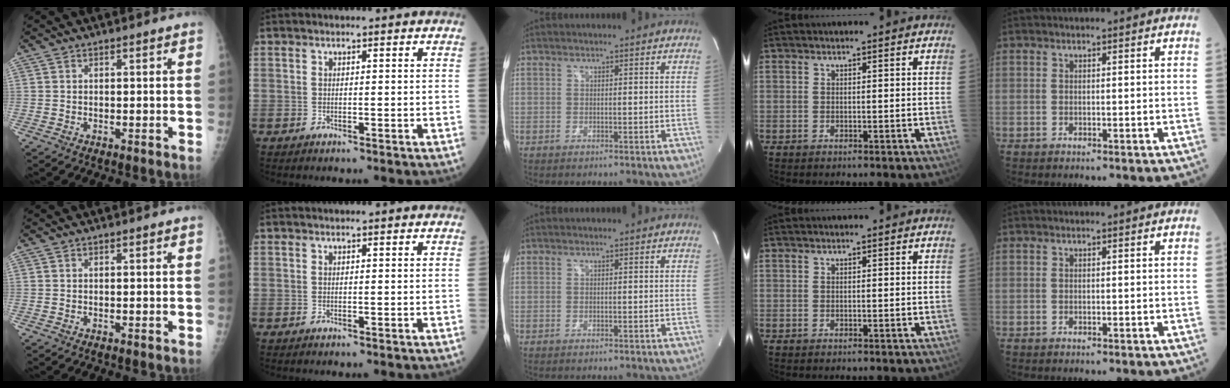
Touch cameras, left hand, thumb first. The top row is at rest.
{}